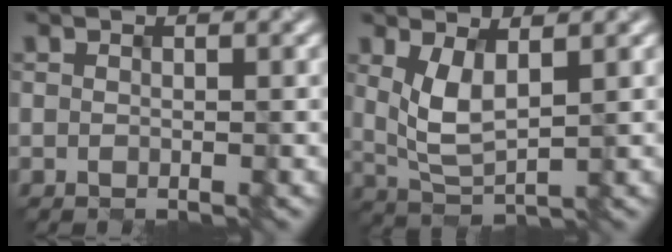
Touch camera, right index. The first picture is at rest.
{"total": 3.2, "force": [0.8, 1.3, 2.8], "torque": [-0.071, -0.009, 0.030]}